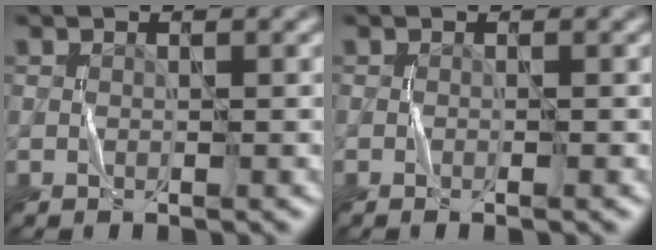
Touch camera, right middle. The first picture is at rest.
{"total": 0.8, "force": [-0.3, 0.1, 0.7], "torque": [-0.011, -0.005, -0.007]}